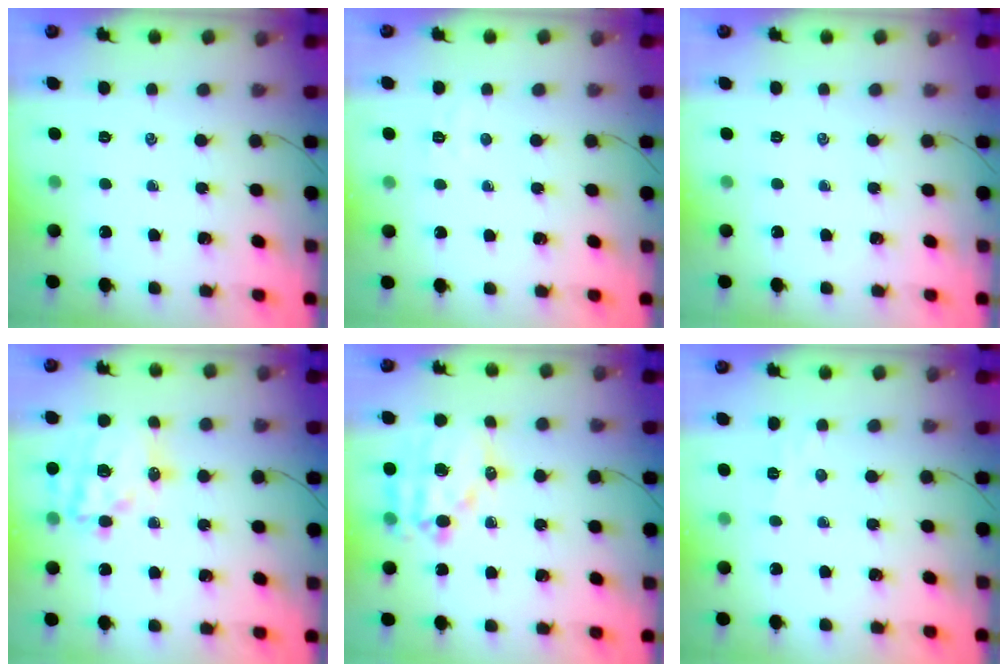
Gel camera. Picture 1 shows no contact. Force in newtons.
{"total": 3.6, "press": 3.5, "slide": 0.8}
{"total": 0.0}
{"total": 17.8, "press": 17.4, "slide": 3.7}
{"total": 15.1, "press": 14.8, "slide": 3.1}
{"total": 2.9, "press": 2.9, "slide": 0.7}